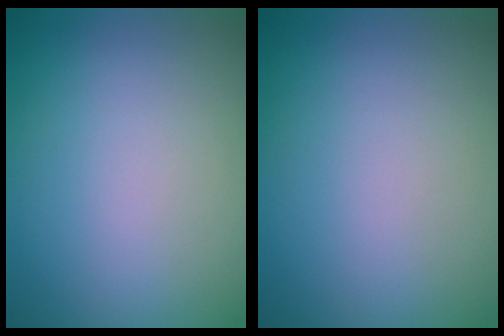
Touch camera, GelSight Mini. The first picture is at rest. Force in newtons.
{"total": 0.0}